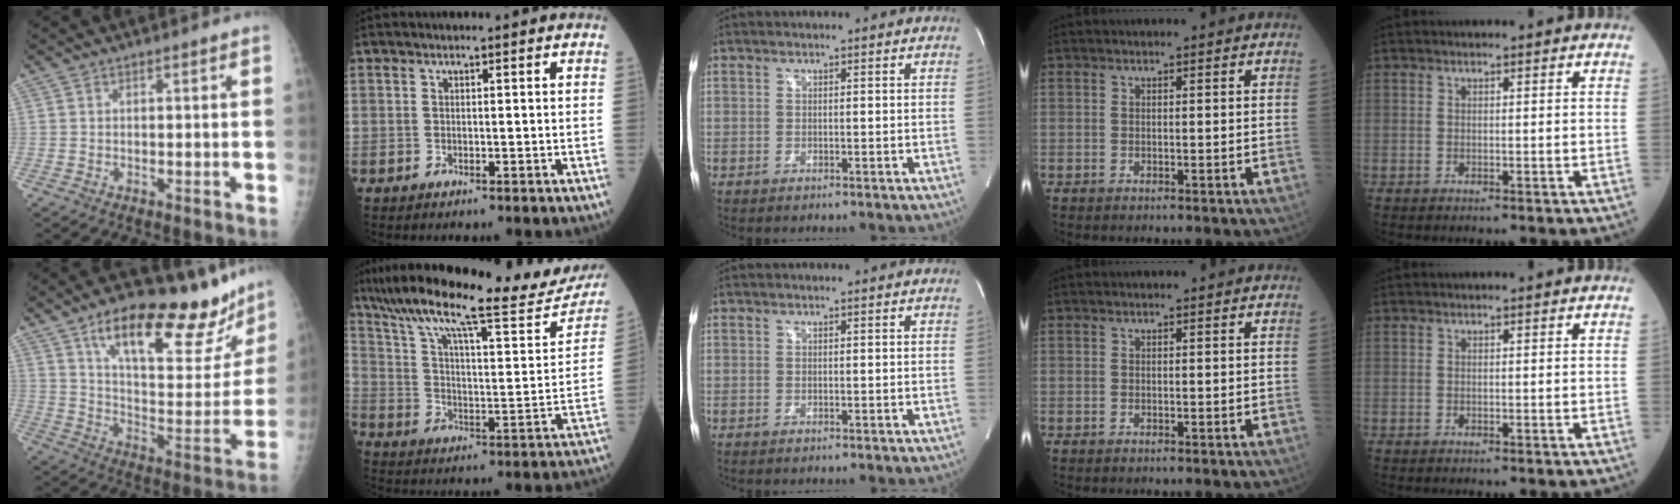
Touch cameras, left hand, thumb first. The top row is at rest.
{"thumb": {"total": 26.3, "force": [18.4, 8.8, 16.7], "torque": [-0.201, -0.070, 0.276]}, "index": {"total": 26.2, "force": [22.4, 4.0, 13.1], "torque": [-0.219, -0.021, 0.314]}}